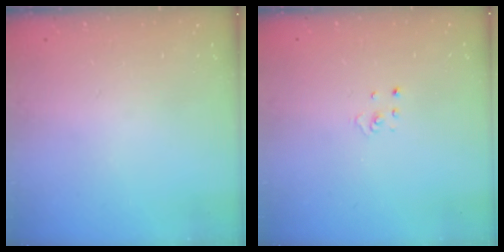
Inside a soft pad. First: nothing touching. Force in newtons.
{"total": 1.1, "press": 1.1, "slide": 0.1}